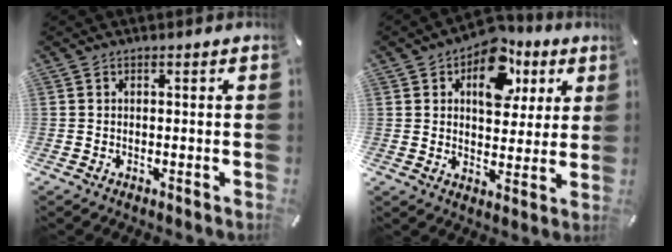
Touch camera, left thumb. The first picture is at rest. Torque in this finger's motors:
{"motor_torque": [1.81, 1.79, 1.13, -1.09, 0.40]}